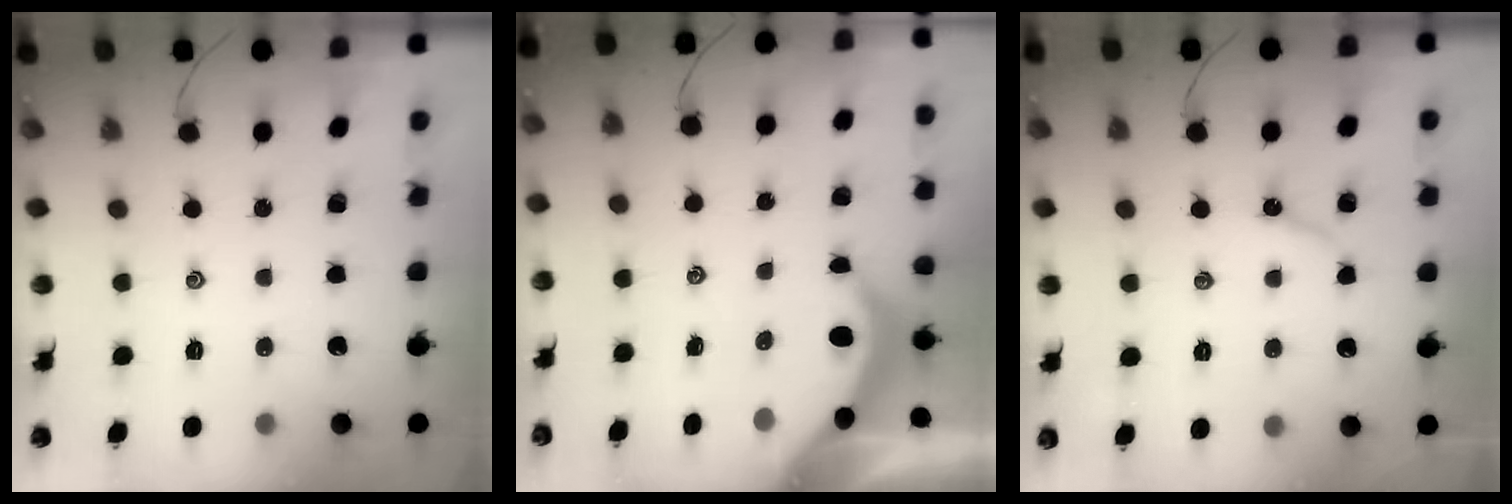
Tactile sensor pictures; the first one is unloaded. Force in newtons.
{"total": 3.7, "press": 3.6, "slide": 0.4}
{"total": 3.0, "press": 3.0, "slide": 0.4}